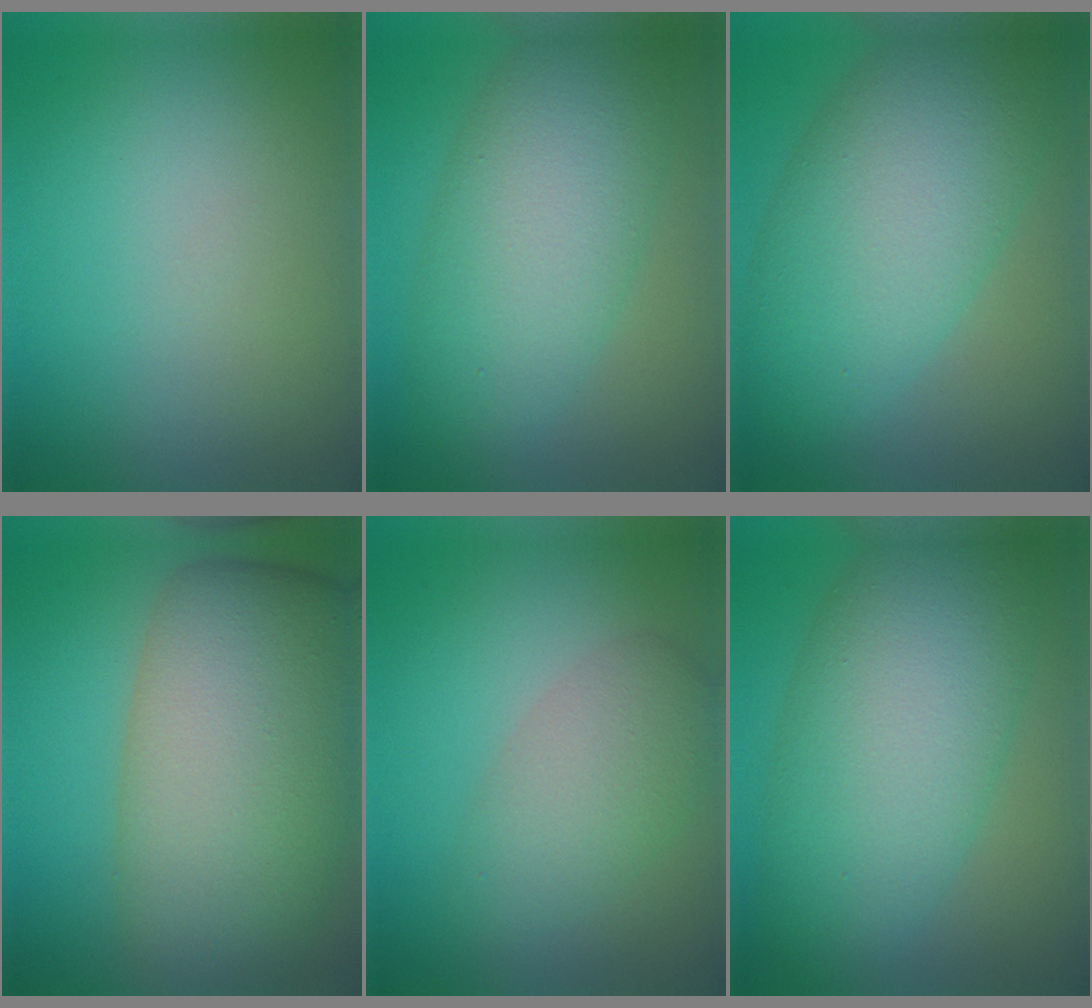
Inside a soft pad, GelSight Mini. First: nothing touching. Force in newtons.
{"total": 8.1, "press": 8.1, "slide": 0.3}
{"total": 10.0, "press": 10.0, "slide": 0.2}
{"total": 12.7, "press": 12.6, "slide": 0.7}
{"total": 4.2, "press": 4.2, "slide": 0.2}
{"total": 10.4, "press": 10.4, "slide": 0.3}